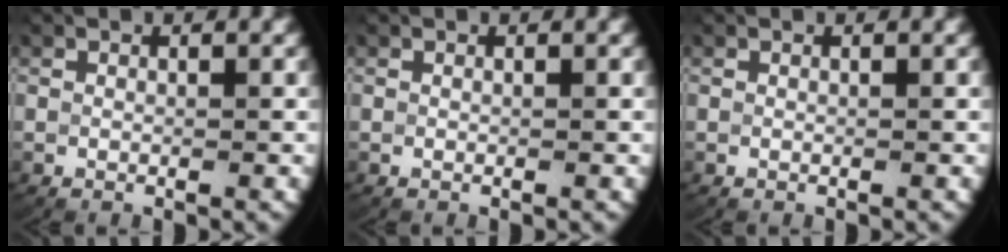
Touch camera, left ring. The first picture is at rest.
{"total": 0.0}
{"total": 0.0}